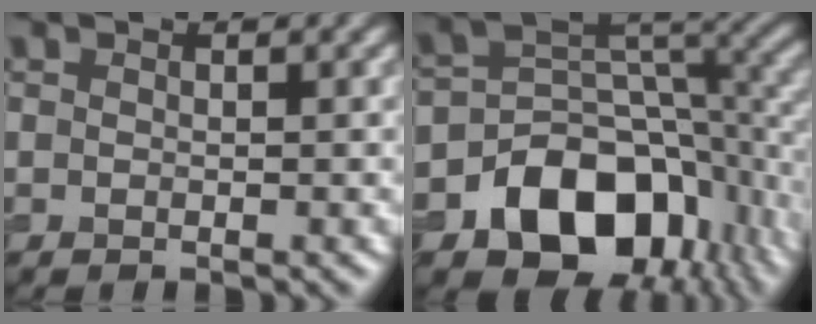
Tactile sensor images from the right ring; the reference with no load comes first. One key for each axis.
{"total": 12.2, "fx": -5.8, "fy": 8.5, "fz": 6.6, "tx": -0.099, "ty": -0.016, "tz": -0.095}